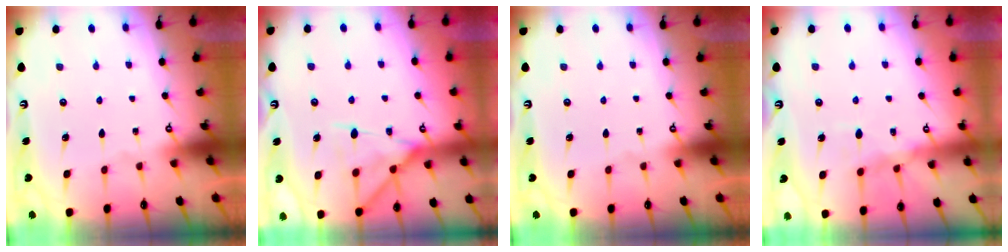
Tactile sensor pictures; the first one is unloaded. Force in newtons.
{"total": 13.5, "press": 13.5, "slide": 1.2}
{"total": 0.0}
{"total": 8.6, "press": 8.6, "slide": 0.8}